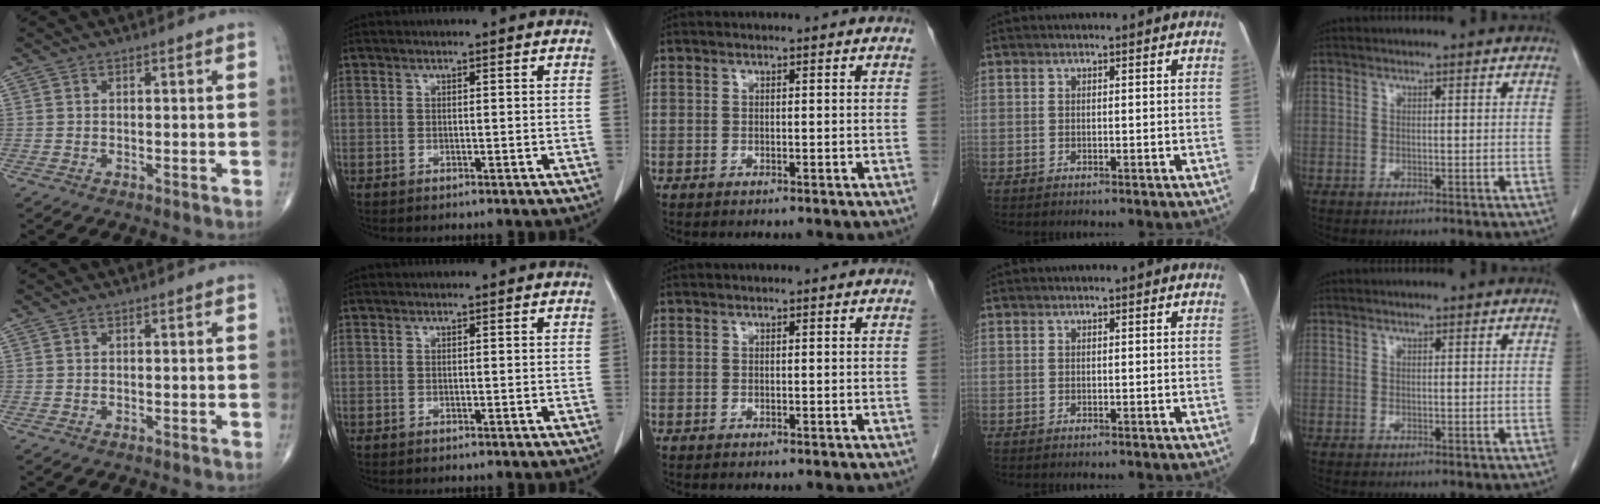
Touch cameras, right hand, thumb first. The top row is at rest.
{}